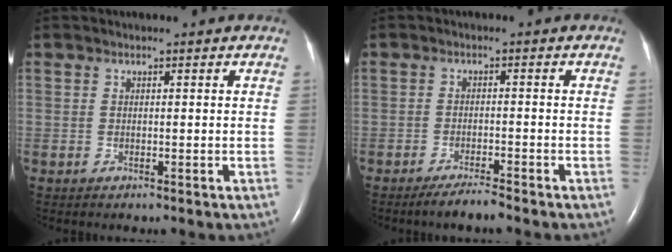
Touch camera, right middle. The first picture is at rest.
{"total": 3.0, "force": [-2.7, -0.3, 1.4], "torque": [-0.033, -0.010, -0.051]}